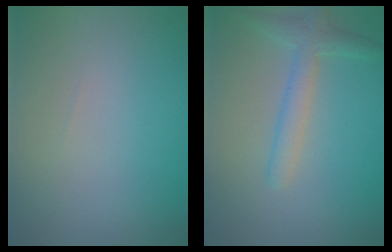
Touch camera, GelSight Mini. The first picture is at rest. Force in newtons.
{"total": 2.5, "press": 2.5, "slide": 0.1}